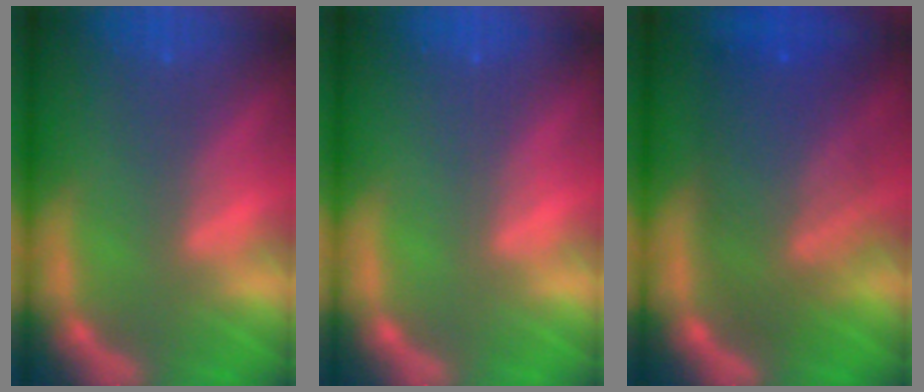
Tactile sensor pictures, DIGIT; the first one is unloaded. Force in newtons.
{"total": 0.0}
{"total": 9.1}